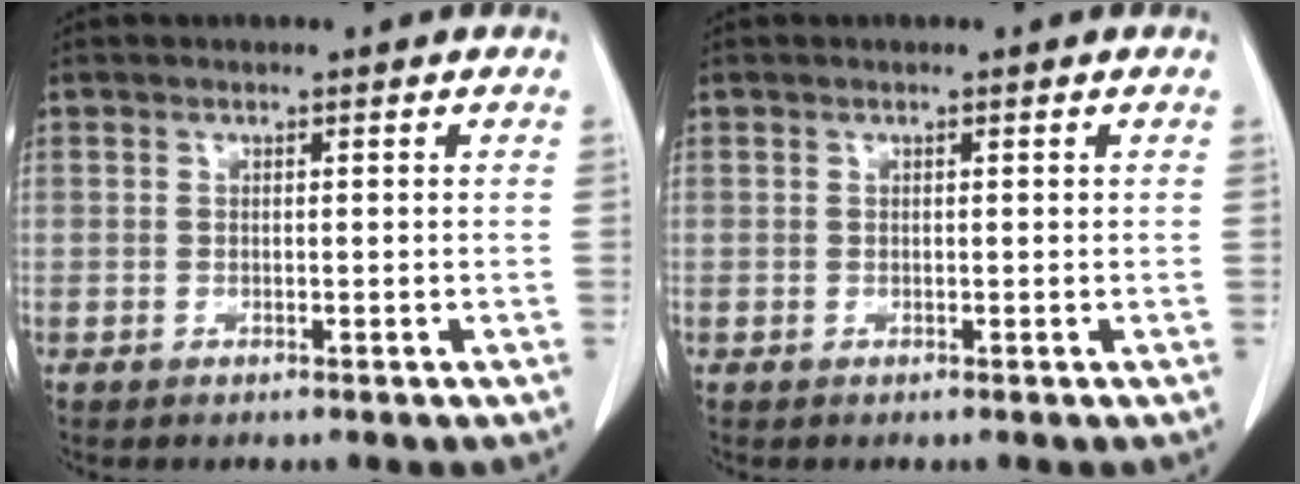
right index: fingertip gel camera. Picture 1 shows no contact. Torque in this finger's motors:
{"motor_torque": [-0.02, 0.07, 0.03, 0.01]}